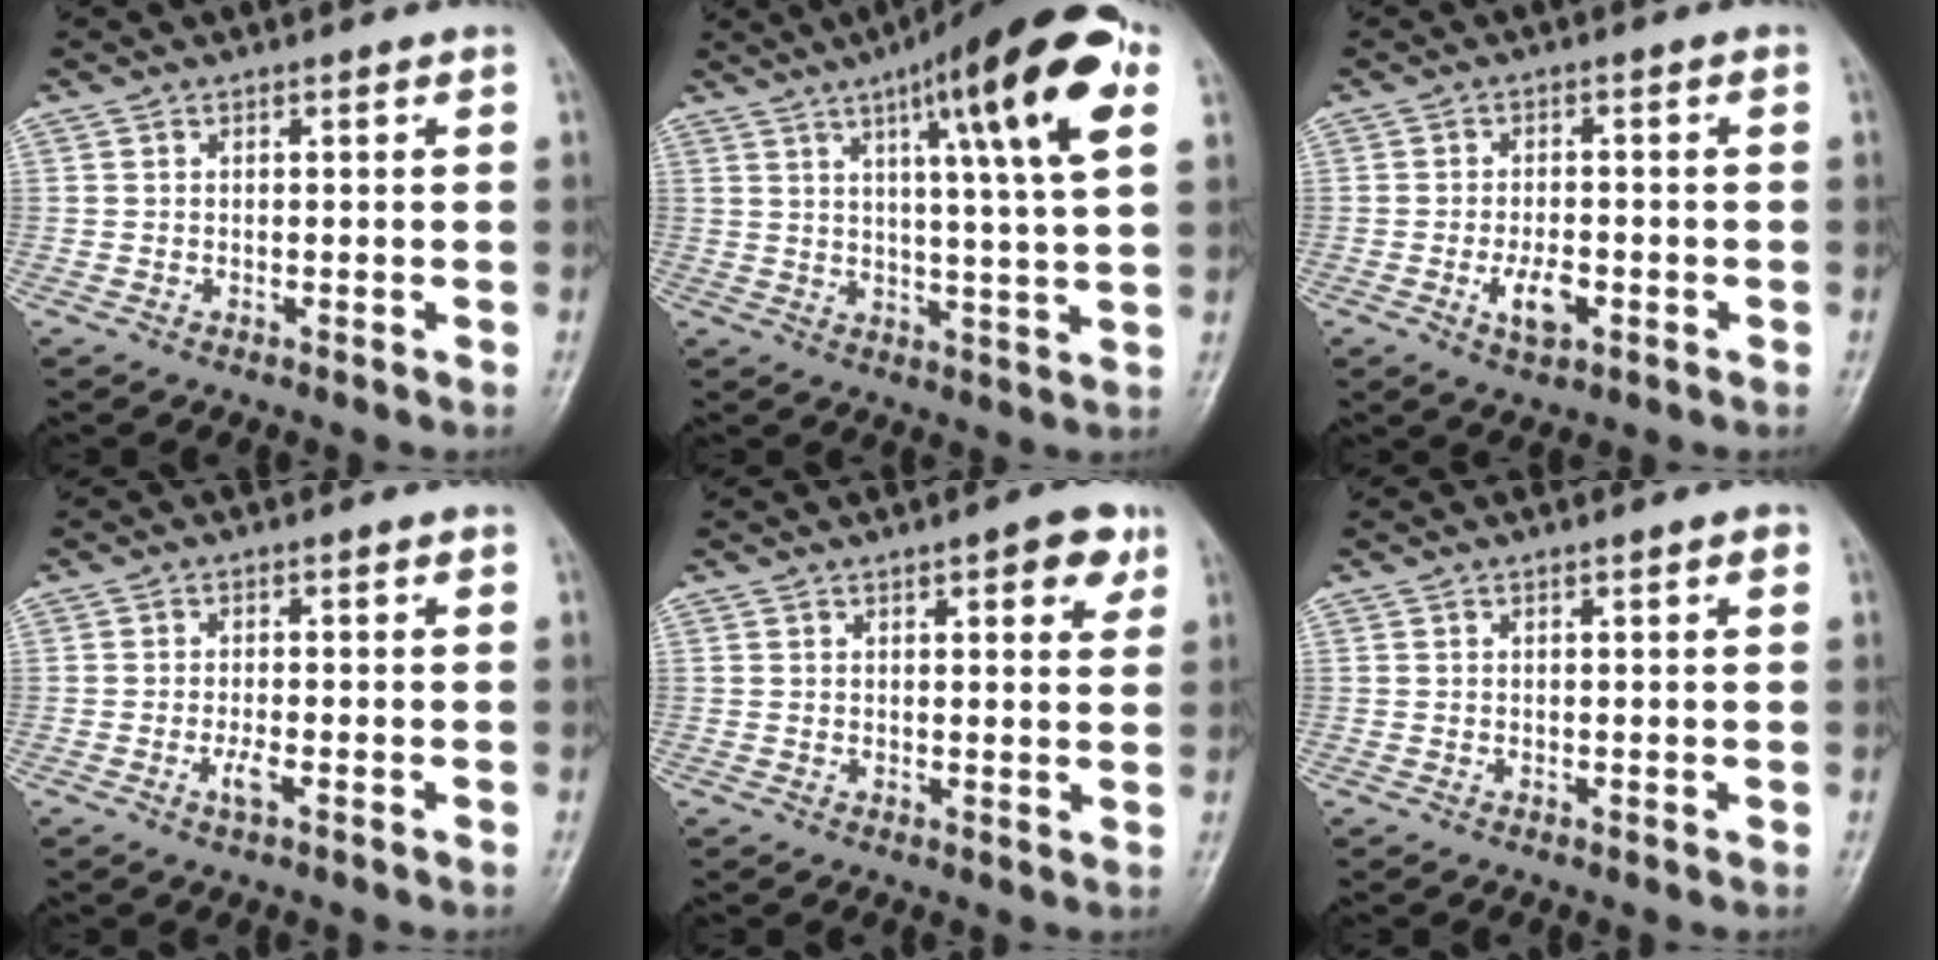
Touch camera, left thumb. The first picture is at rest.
{"total": 19.3, "force": [8.2, 2.8, 17.2], "torque": [-0.237, -0.013, 0.112]}
{"total": 5.1, "force": [-1.9, 2.5, 4.0], "torque": [-0.067, 0.006, -0.029]}
{"total": 2.4, "force": [-0.9, 0.6, 2.2], "torque": [-0.044, 0.002, -0.017]}
{"total": 5.6, "force": [2.9, 2.0, 4.3], "torque": [-0.036, -0.009, 0.031]}
{"total": 1.2, "force": [0.5, 0.3, 1.1], "torque": [-0.015, 0.001, 0.006]}